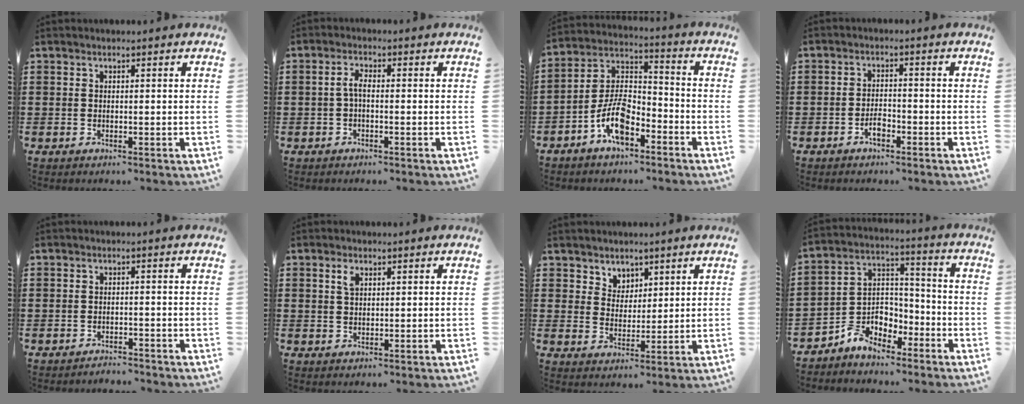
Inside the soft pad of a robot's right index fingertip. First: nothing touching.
{"total": 2.3, "force": [-0.6, 0.8, 2.1], "torque": [-0.055, -0.002, -0.017]}
{"total": 8.8, "force": [-5.2, 3.7, 6.0], "torque": [-0.141, 0.000, -0.099]}
{"total": 2.5, "force": [-1.5, 0.9, 1.8], "torque": [-0.036, 0.001, -0.028]}
{"total": 1.7, "force": [-1.7, 0.1, -0.3], "torque": [-0.001, 0.005, -0.040]}
{"total": 1.9, "force": [0.9, 1.0, 1.4], "torque": [-0.032, 0.005, 0.016]}
{"total": 4.2, "force": [3.0, 2.9, -0.2], "torque": [-0.015, 0.006, 0.056]}
{"total": 6.1, "force": [-5.1, 3.3, 0.8], "torque": [-0.027, 0.017, -0.104]}